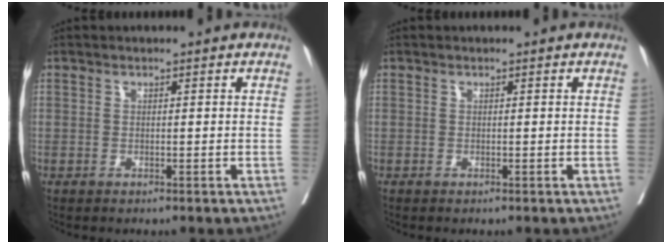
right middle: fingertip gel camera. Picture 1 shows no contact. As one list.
[{"total": 0.0}]